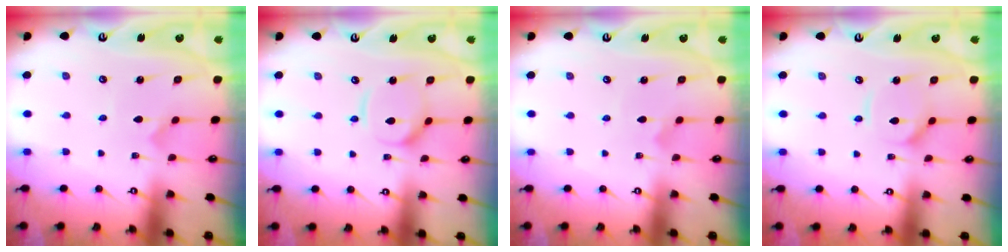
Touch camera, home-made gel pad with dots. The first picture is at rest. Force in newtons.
{"total": 7.5, "press": 7.5, "slide": 0.5}
{"total": 1.7, "press": 1.7, "slide": 0.1}
{"total": 6.1, "press": 6.0, "slide": 0.6}